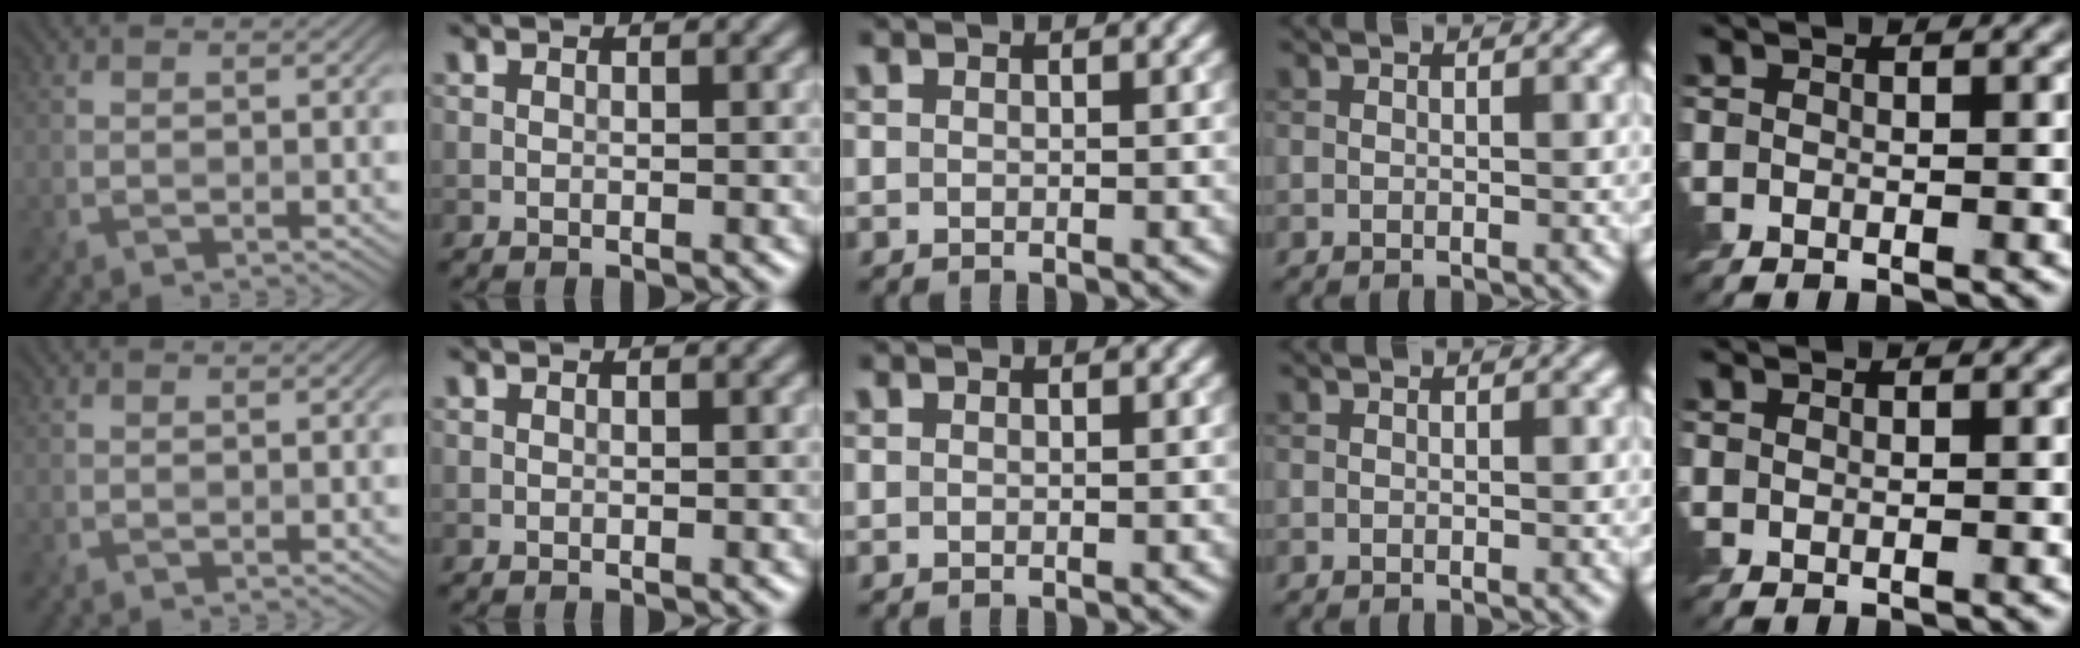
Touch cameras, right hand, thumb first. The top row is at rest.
{"little": {"total": 0.7, "force": [0.7, -0.1, -0.1], "torque": [0.003, 0.004, 0.015]}}